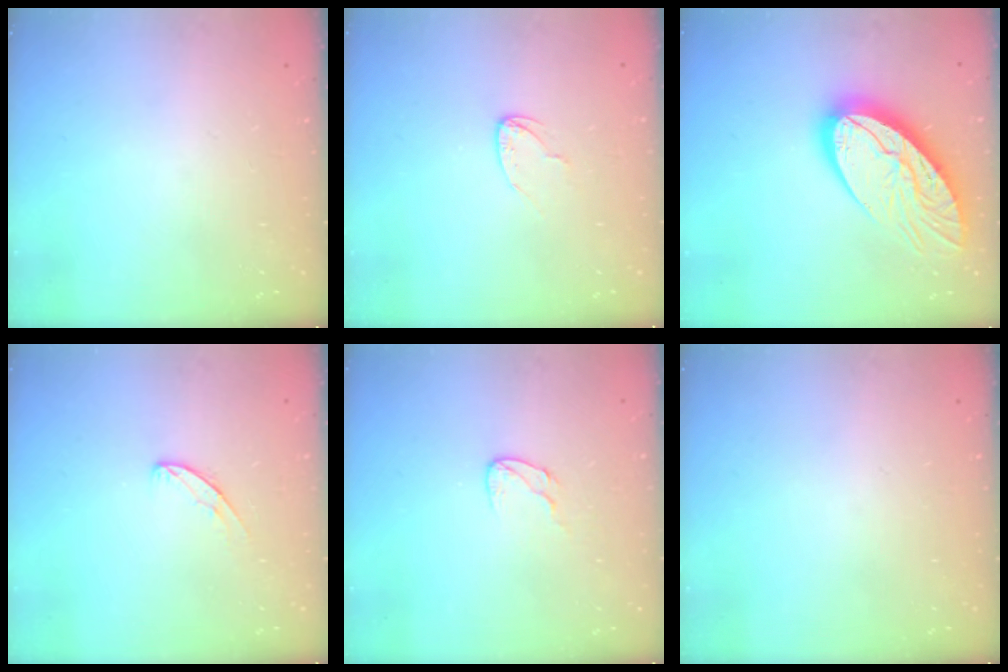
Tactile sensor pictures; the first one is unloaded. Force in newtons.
{"total": 4.3, "press": 4.3, "slide": 0.3}
{"total": 17.9, "press": 17.8, "slide": 1.7}
{"total": 5.6, "press": 5.6, "slide": 0.4}
{"total": 5.1, "press": 5.1, "slide": 0.4}
{"total": 0.0}